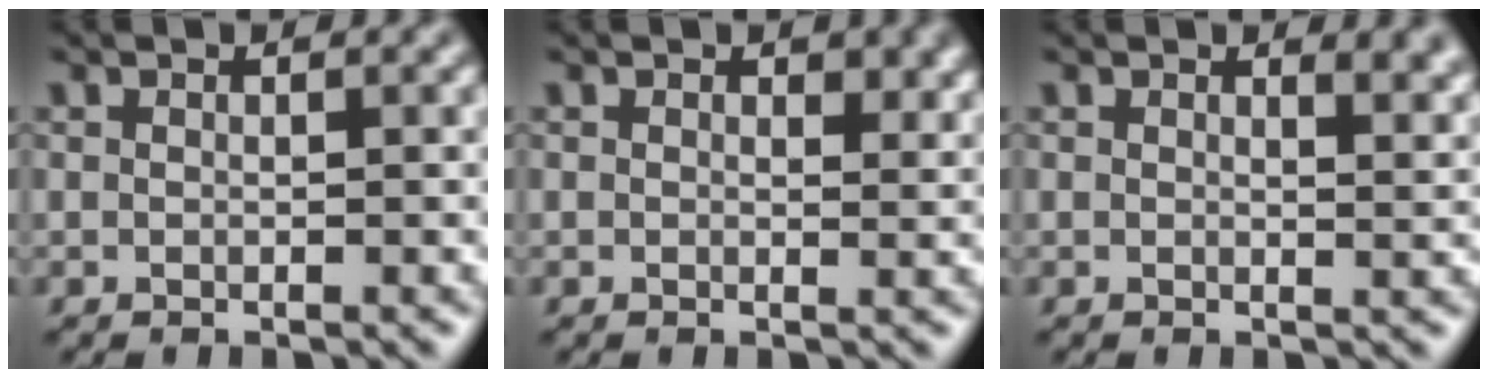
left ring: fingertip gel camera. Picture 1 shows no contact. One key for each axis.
{"total": 1.5, "fx": 0.6, "fy": 0.8, "fz": 1.1, "tx": -0.010, "ty": -0.004, "tz": 0.010}
{"total": 2.7, "fx": 1.7, "fy": 1.1, "fz": 1.8, "tx": -0.015, "ty": -0.001, "tz": 0.023}